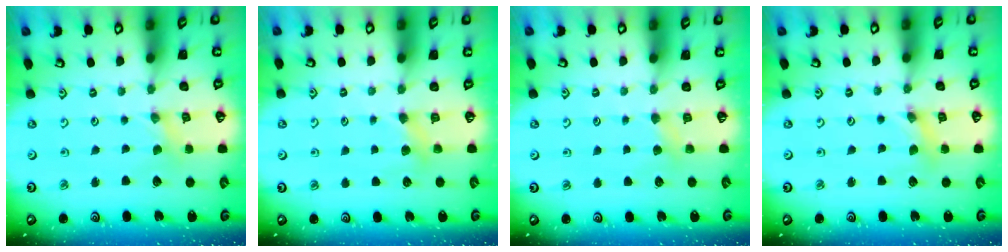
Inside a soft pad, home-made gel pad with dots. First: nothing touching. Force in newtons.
{"total": 3.1, "press": 3.1, "slide": 0.4}
{"total": 3.1, "press": 3.0, "slide": 0.6}
{"total": 2.1, "press": 2.1, "slide": 0.3}